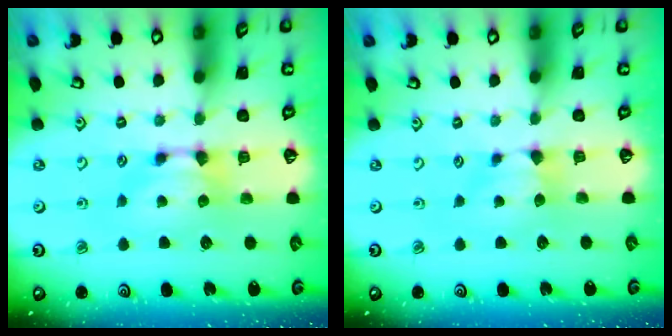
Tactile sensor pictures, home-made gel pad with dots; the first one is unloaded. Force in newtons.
{"total": 0.9, "press": 0.8, "slide": 0.5}